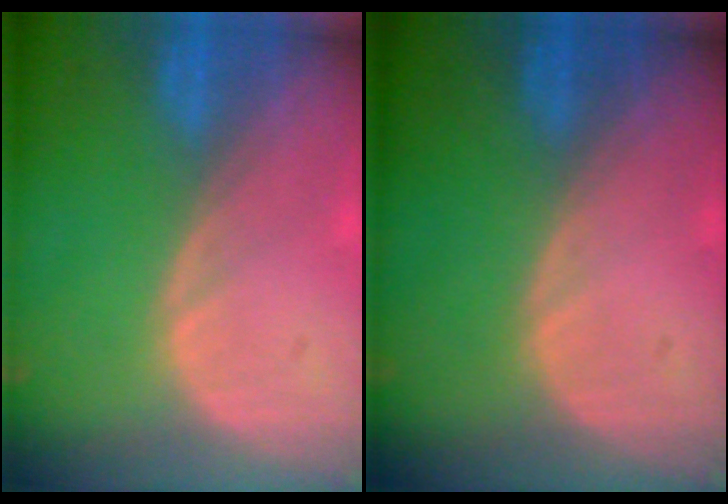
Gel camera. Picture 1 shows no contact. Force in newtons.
{"total": 0.0}